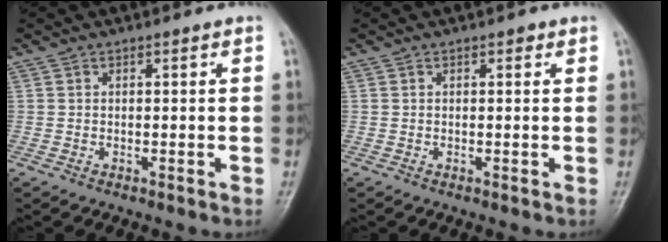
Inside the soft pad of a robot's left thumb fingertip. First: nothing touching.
{"total": 0.8, "force": [0.4, 0.5, 0.5], "torque": [-0.001, -0.001, 0.003]}